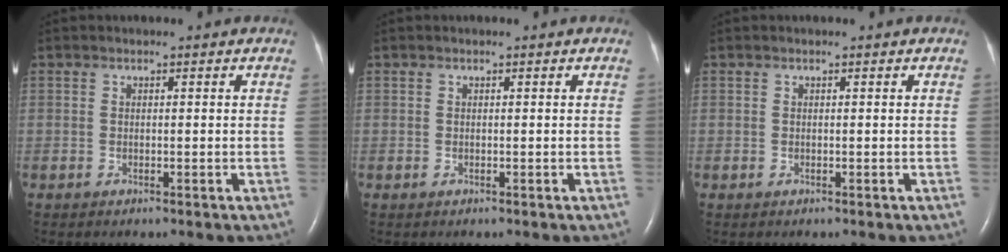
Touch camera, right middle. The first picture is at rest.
{"total": 0.0}
{"total": 0.0}